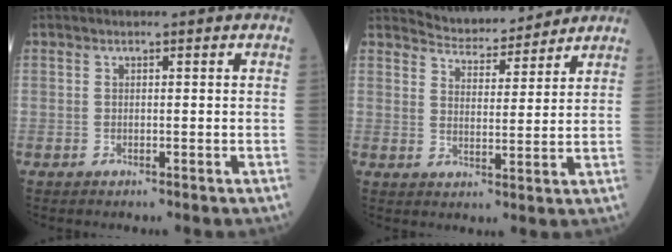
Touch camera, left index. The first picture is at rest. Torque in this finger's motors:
{"motor_torque": [0.04, -0.10, -0.01, 0.00]}